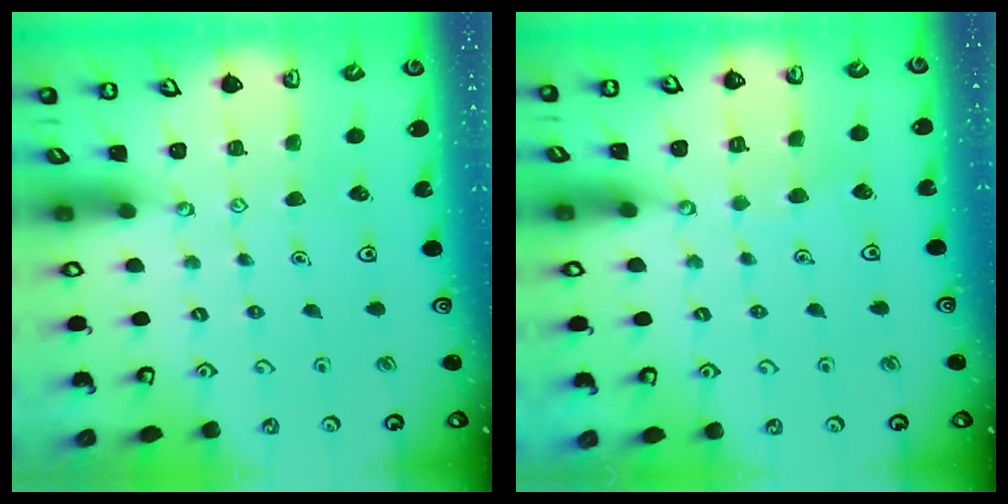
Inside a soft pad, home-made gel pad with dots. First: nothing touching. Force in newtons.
{"total": 2.4, "press": 2.4, "slide": 0.2}